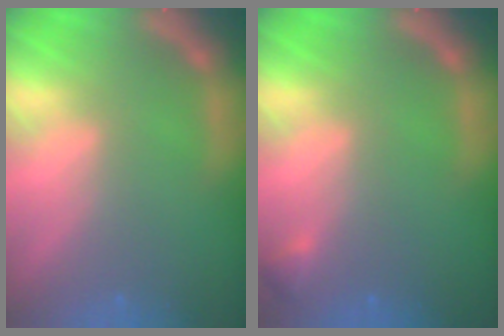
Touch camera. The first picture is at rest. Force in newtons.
{"total": 0.9}